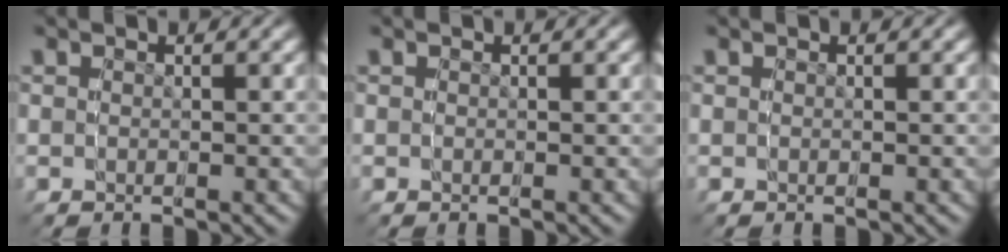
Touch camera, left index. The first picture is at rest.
{"total": 0.0}
{"total": 0.0}